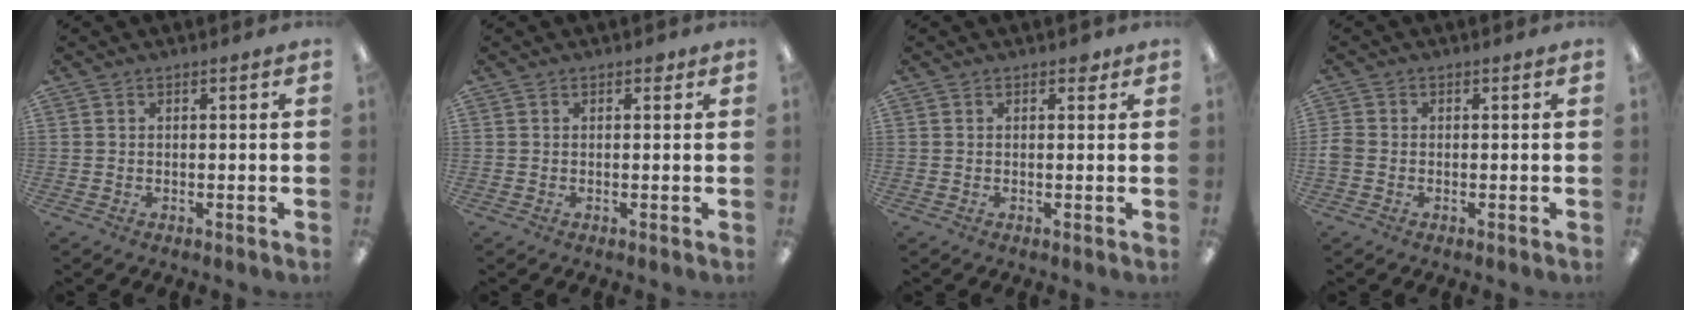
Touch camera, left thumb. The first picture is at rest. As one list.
[{"total": 1.0, "force": [0.5, 0.6, 0.5], "torque": [-0.003, 0.000, 0.008]}, {"total": 1.5, "force": [0.9, 0.9, 0.8], "torque": [-0.002, -0.003, 0.012]}, {"total": 2.2, "force": [-0.7, 1.7, 1.1], "torque": [-0.025, 0.002, -0.013]}]